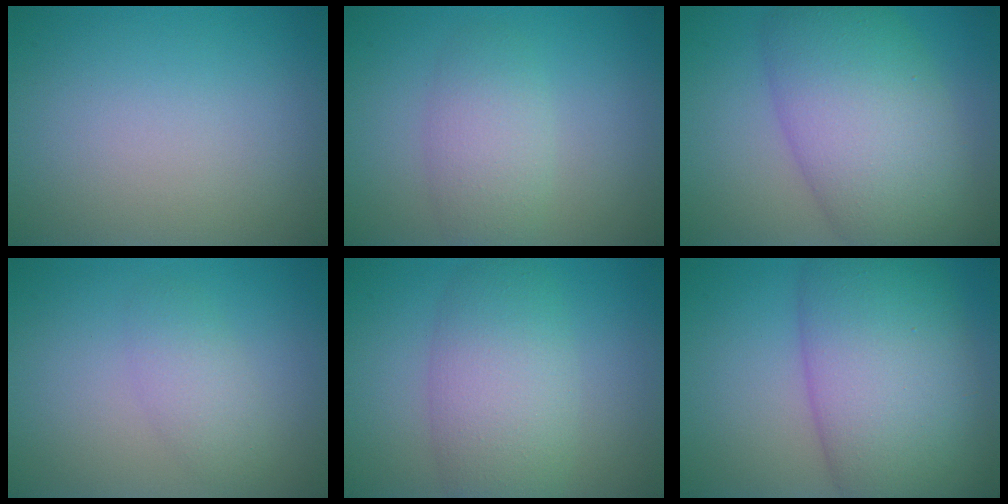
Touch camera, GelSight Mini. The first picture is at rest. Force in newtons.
{"total": 3.3, "press": 3.3, "slide": 0.1}
{"total": 10.2, "press": 10.2, "slide": 0.2}
{"total": 2.2, "press": 2.2, "slide": 0.1}
{"total": 6.2, "press": 6.2, "slide": 0.4}
{"total": 12.1, "press": 12.1, "slide": 0.5}